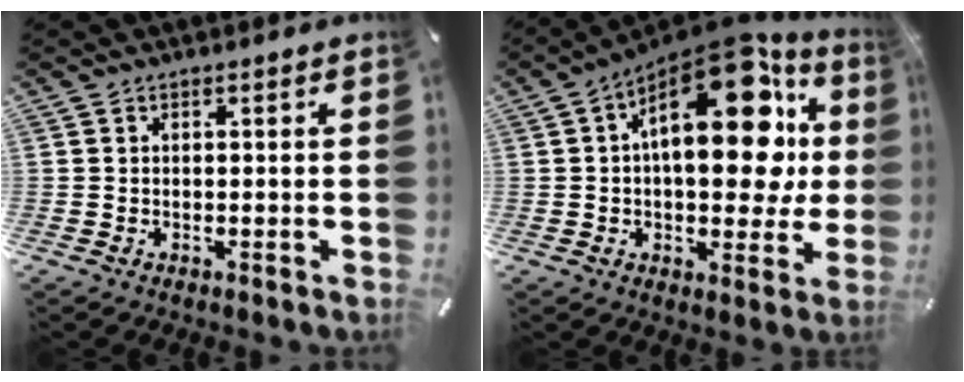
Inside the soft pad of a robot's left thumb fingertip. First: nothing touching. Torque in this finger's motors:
{"motor_torque": [2.54, 2.47, 0.73, -0.18, 0.69]}